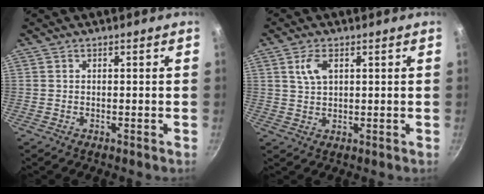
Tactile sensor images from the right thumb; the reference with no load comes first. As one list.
[{"total": 4.4, "force": [1.6, 2.4, 3.3], "torque": [-0.056, -0.001, 0.032]}]